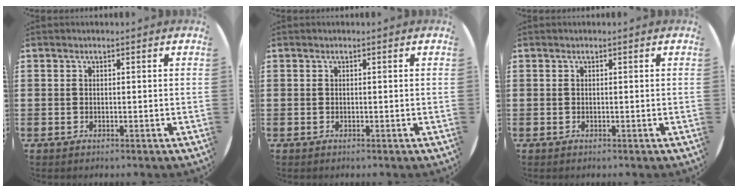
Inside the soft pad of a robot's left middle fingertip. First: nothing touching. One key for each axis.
{"total": 0.0}
{"total": 0.0}